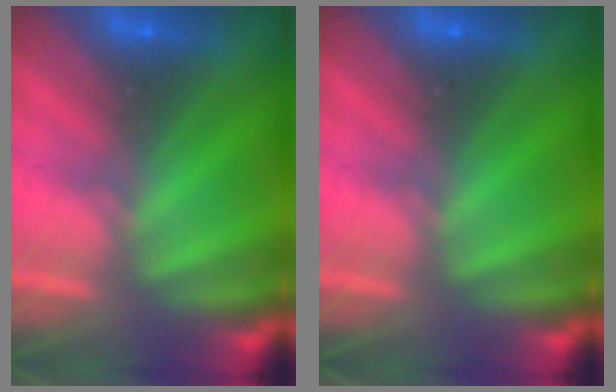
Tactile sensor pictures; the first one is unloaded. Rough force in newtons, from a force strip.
{"total": 0.0}